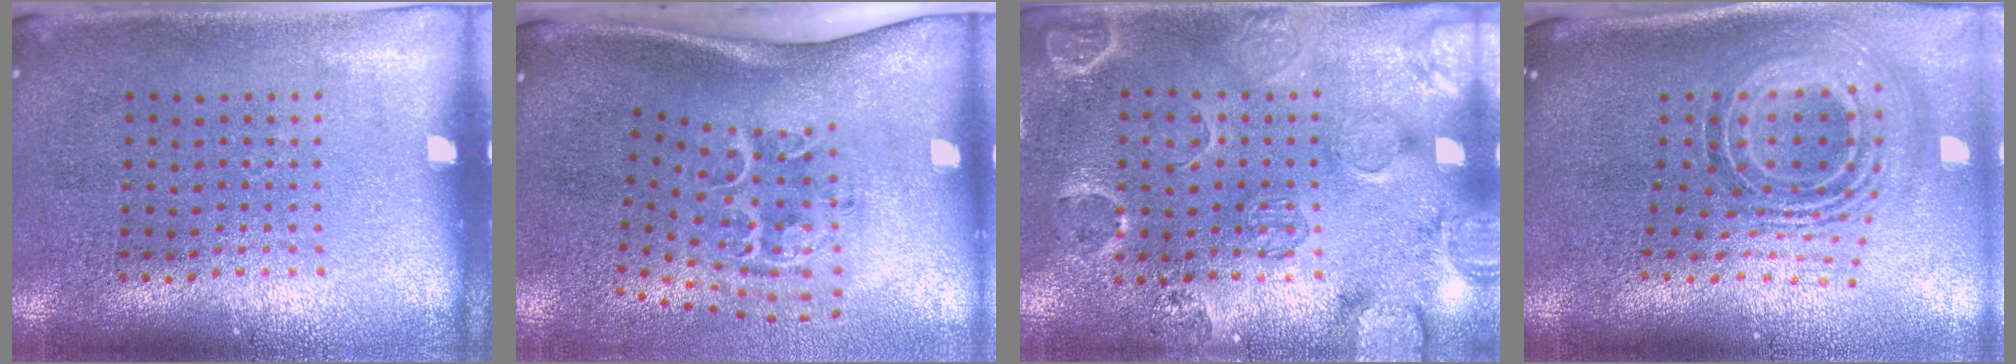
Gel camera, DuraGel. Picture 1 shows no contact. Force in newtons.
{"total": 2.2, "press": 1.3, "slide": 1.7}
{"total": 2.5, "press": 2.0, "slide": 1.5}
{"total": 2.0, "press": 1.4, "slide": 1.3}